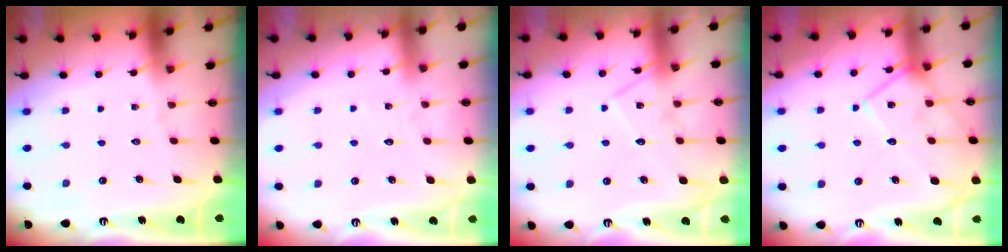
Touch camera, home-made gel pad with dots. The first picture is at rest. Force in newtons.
{"total": 2.9, "press": 2.9, "slide": 0.3}
{"total": 11.4, "press": 11.3, "slide": 0.7}
{"total": 14.5, "press": 14.5, "slide": 1.0}